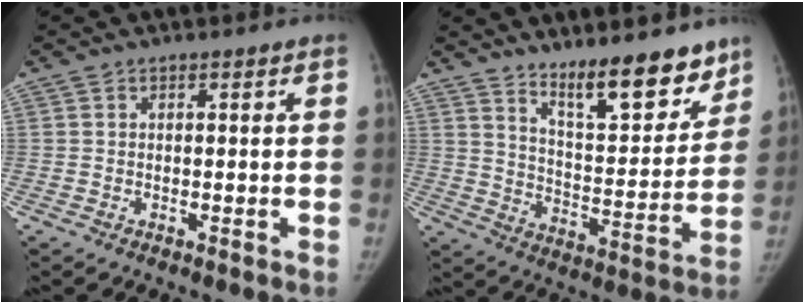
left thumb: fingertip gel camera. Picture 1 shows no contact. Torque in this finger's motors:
{"motor_torque": [0.17, 0.16, 0.34, -0.19, 0.04]}